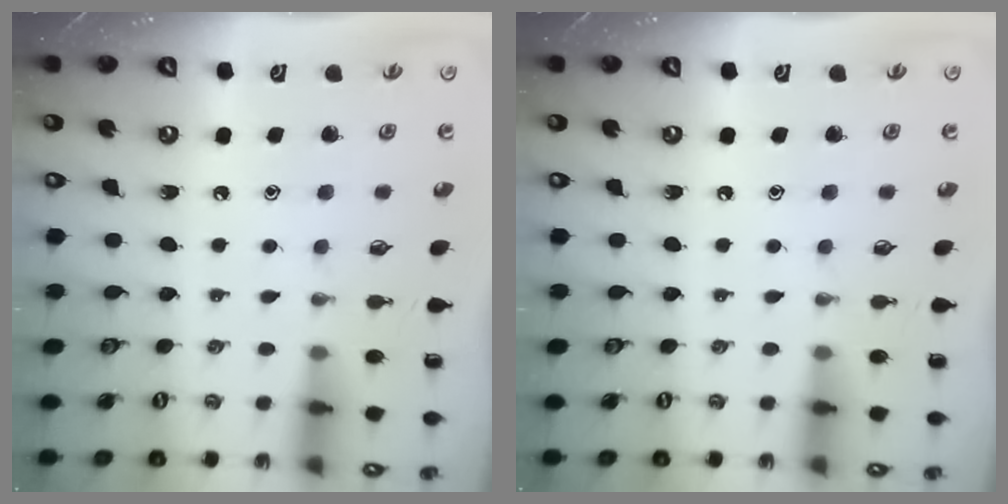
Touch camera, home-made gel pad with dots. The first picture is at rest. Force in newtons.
{"total": 0.0}